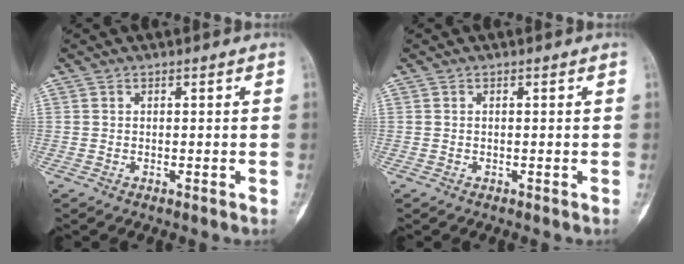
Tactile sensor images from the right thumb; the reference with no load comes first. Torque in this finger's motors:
{"motor_torque": [-0.26, -0.10, 0.09, 0.16, -0.03]}